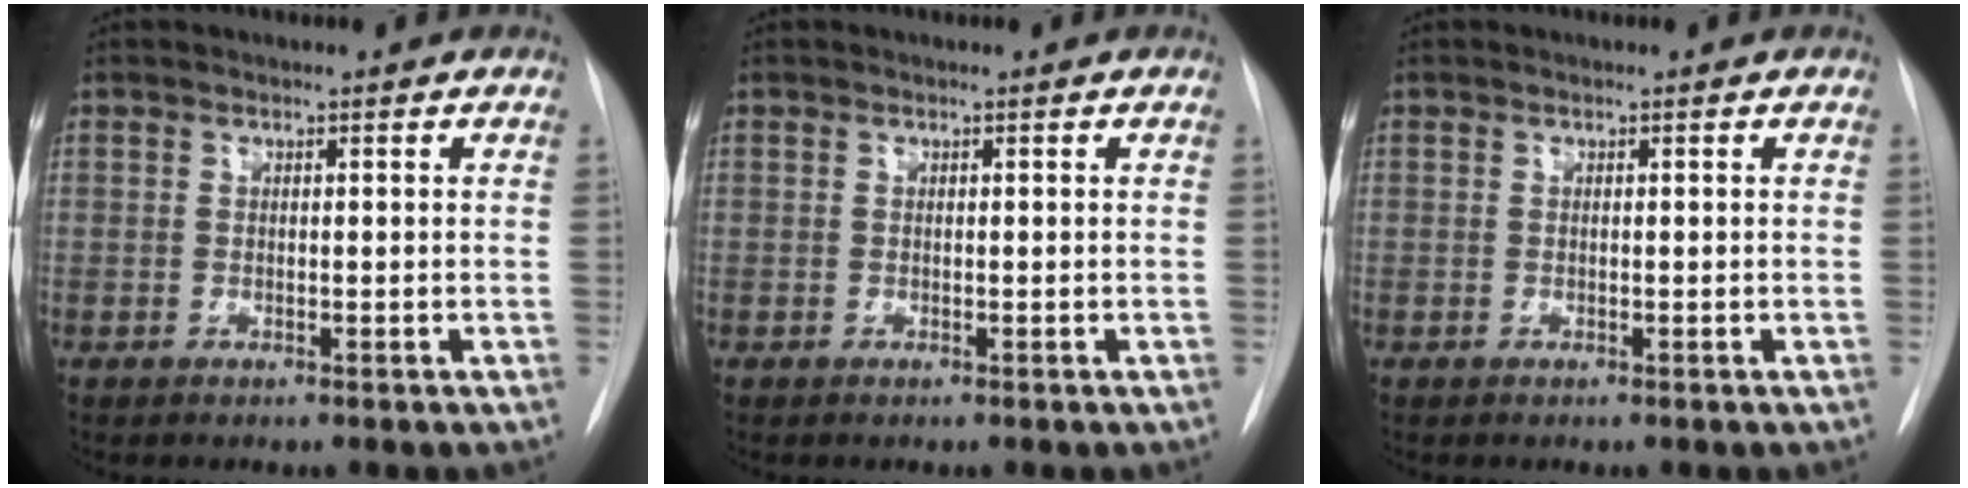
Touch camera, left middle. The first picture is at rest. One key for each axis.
{"total": 0.0}
{"total": 0.0}